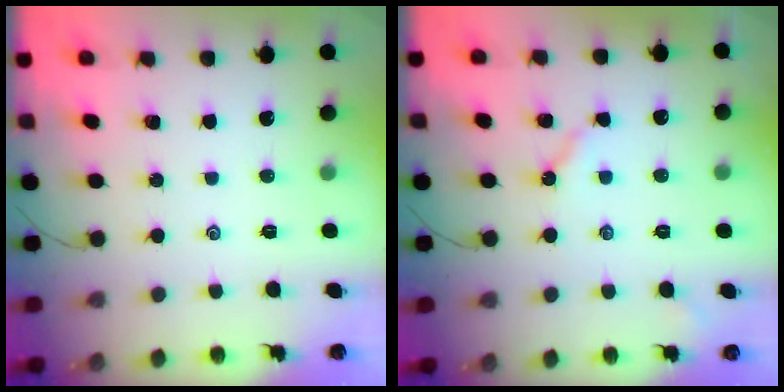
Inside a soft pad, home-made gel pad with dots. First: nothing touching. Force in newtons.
{"total": 3.7, "press": 3.6, "slide": 0.6}